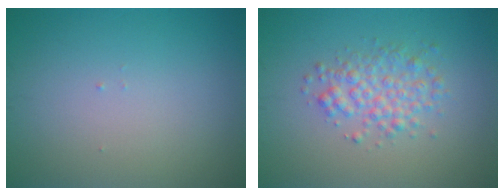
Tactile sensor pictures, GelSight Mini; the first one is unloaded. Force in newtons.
{"total": 3.0, "press": 3.0, "slide": 0.1}